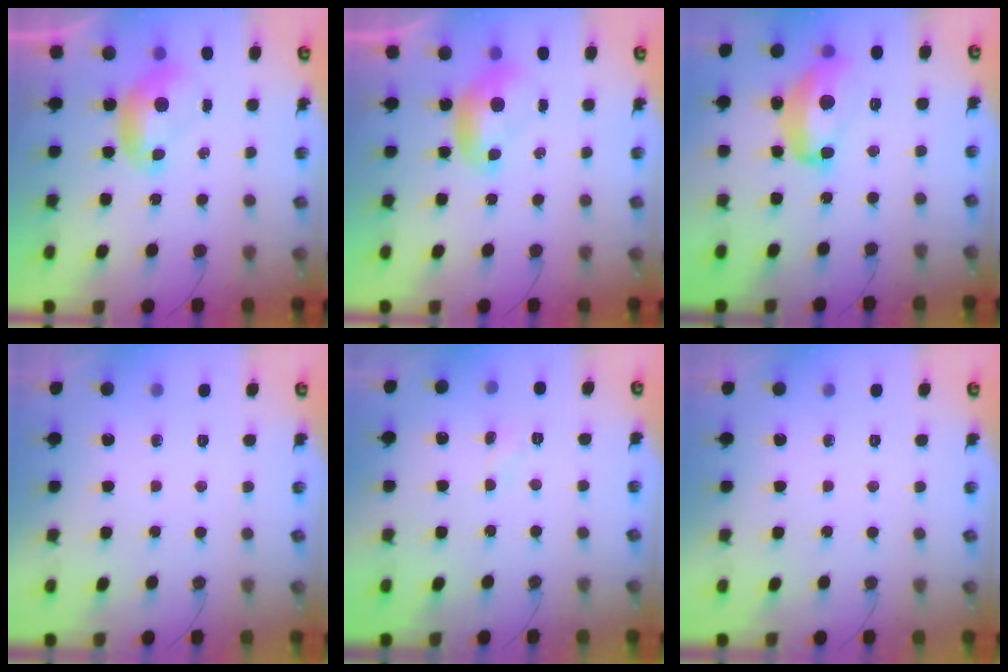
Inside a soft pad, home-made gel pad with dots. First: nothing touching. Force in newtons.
{"total": 0.0}
{"total": 9.1, "press": 9.1, "slide": 1.0}
{"total": 0.0}
{"total": 0.0}
{"total": 0.0}